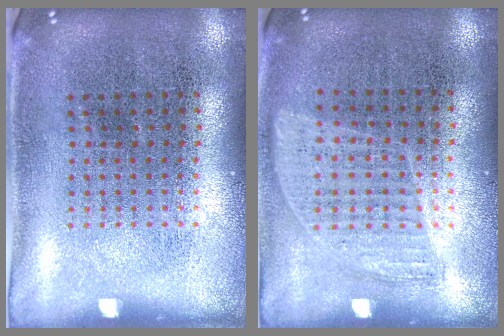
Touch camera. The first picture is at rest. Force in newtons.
{"total": 0.9, "press": 0.8, "slide": 0.4}